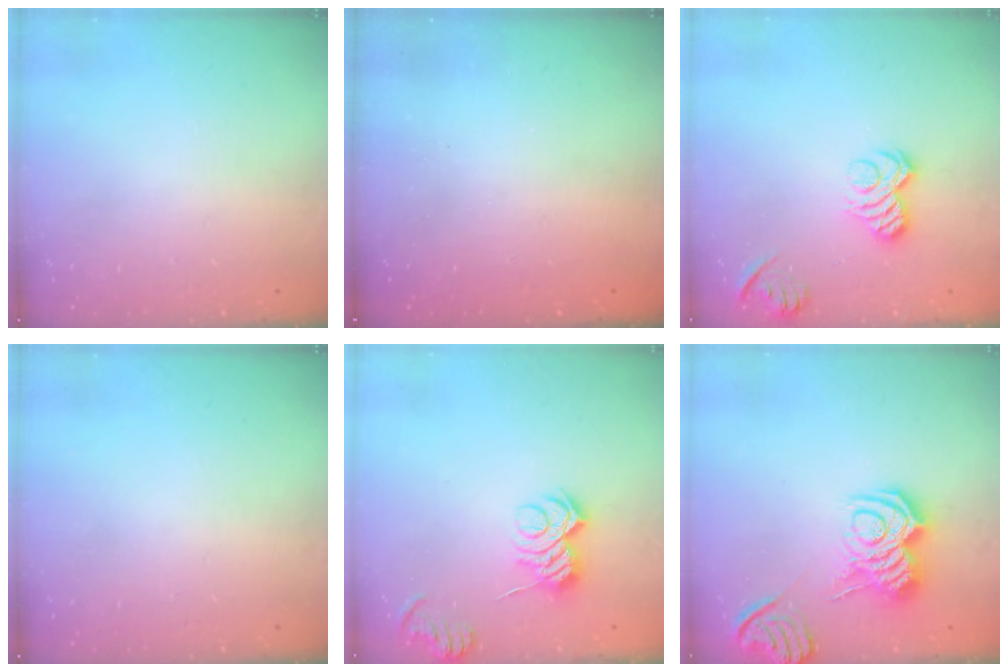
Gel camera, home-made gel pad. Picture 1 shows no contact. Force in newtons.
{"total": 2.3, "press": 2.1, "slide": 0.8}
{"total": 8.7, "press": 8.7, "slide": 0.3}
{"total": 0.0}
{"total": 8.3, "press": 8.2, "slide": 0.8}
{"total": 11.4, "press": 11.4, "slide": 0.6}